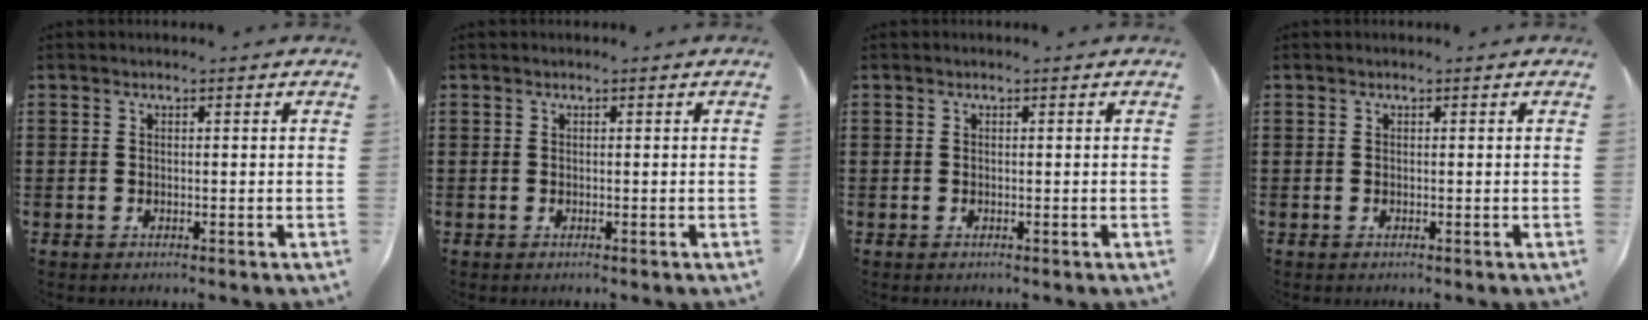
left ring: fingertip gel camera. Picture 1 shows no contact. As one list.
[{"total": 0.0}, {"total": 0.0}, {"total": 0.0}]